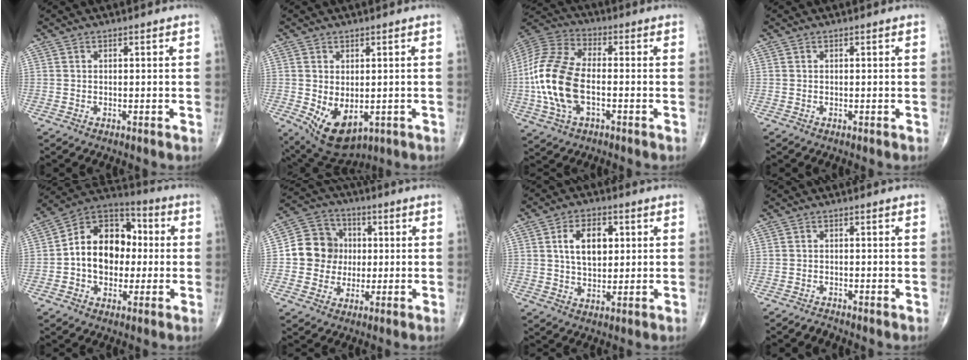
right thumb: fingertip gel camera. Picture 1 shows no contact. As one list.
[{"total": 8.9, "force": [-1.7, 5.1, 7.1], "torque": [-0.107, -0.008, -0.004]}, {"total": 17.2, "force": [-2.8, 9.1, 14.4], "torque": [-0.318, 0.018, -0.055]}, {"total": 0.0}, {"total": 15.7, "force": [-0.1, 11.4, 10.7], "torque": [-0.127, 0.034, -0.012]}, {"total": 10.6, "force": [0.2, 9.8, 4.0], "torque": [-0.035, 0.020, -0.003]}, {"total": 8.8, "force": [2.0, 5.4, 6.6], "torque": [-0.090, -0.001, 0.036]}, {"total": 0.9, "force": [-0.9, 0.1, 0.0], "torque": [-0.003, -0.002, -0.020]}]